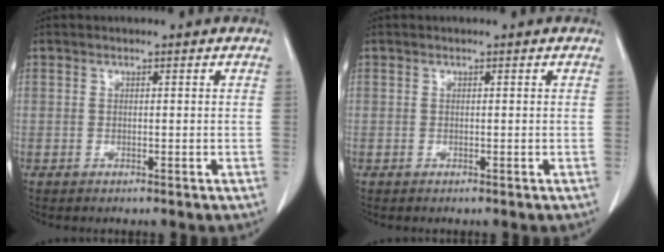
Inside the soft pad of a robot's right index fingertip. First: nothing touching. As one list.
[{"total": 0.0}]